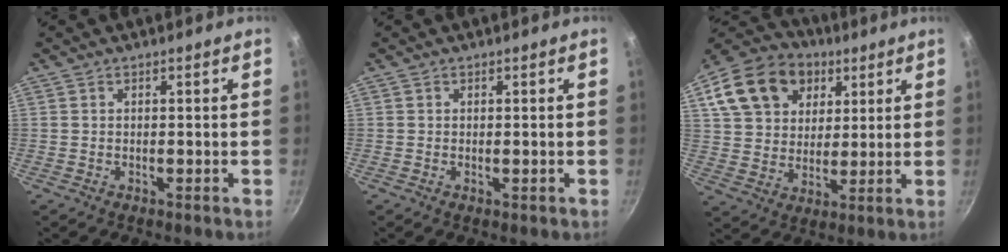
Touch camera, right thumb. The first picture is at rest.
{"total": 0.6, "force": [-0.1, 0.2, 0.5], "torque": [-0.008, 0.000, -0.001]}
{"total": 19.2, "force": [7.9, 14.4, 10.0], "torque": [-0.173, 0.014, 0.137]}